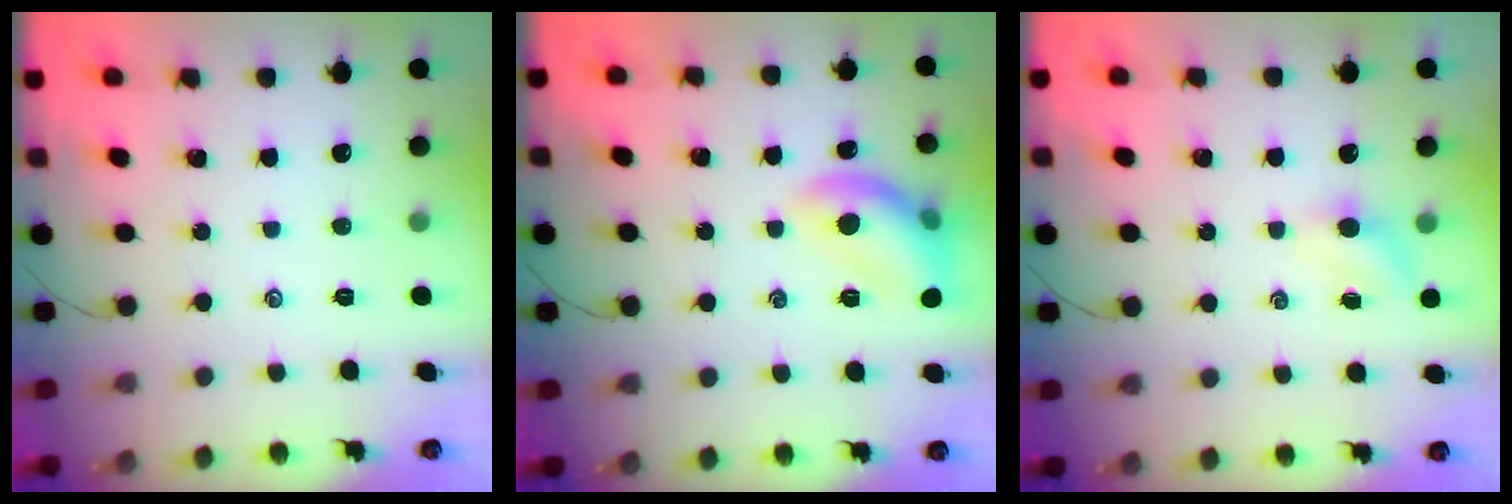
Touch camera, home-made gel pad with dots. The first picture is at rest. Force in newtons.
{"total": 12.4, "press": 12.4, "slide": 0.4}
{"total": 4.3, "press": 4.1, "slide": 1.3}